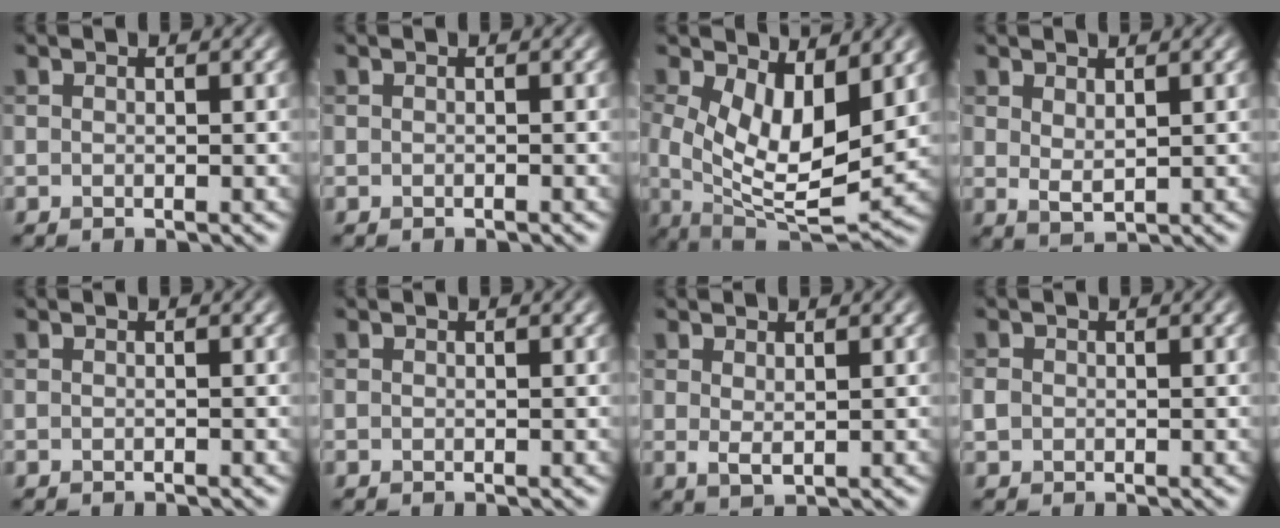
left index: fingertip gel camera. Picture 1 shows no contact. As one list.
[{"total": 0.0}, {"total": 8.7, "force": [1.7, 4.2, 7.5], "torque": [-0.142, -0.024, 0.036]}, {"total": 1.7, "force": [1.1, 0.6, 1.1], "torque": [-0.024, -0.007, 0.025]}, {"total": 0.0}, {"total": 0.0}, {"total": 1.3, "force": [0.5, 0.5, 1.1], "torque": [-0.021, -0.004, 0.014]}, {"total": 1.1, "force": [-0.1, 1.1, 0.4], "torque": [-0.007, -0.002, -0.006]}]